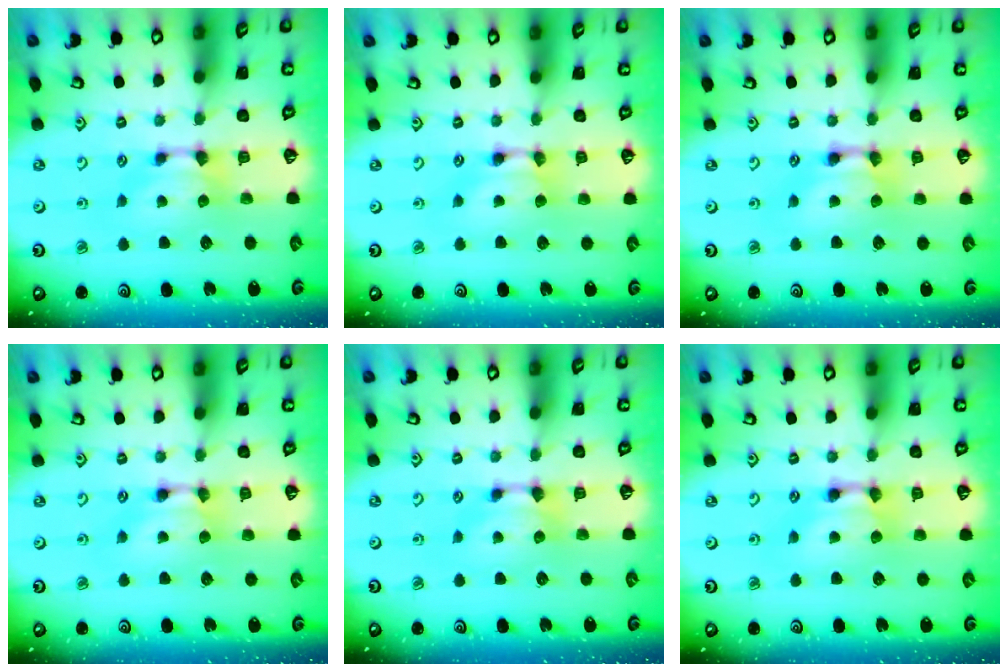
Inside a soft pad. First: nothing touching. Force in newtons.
{"total": 1.6, "press": 1.6, "slide": 0.1}
{"total": 2.0, "press": 2.0, "slide": 0.1}
{"total": 1.6, "press": 1.6, "slide": 0.1}
{"total": 0.0}
{"total": 2.0, "press": 2.0, "slide": 0.1}